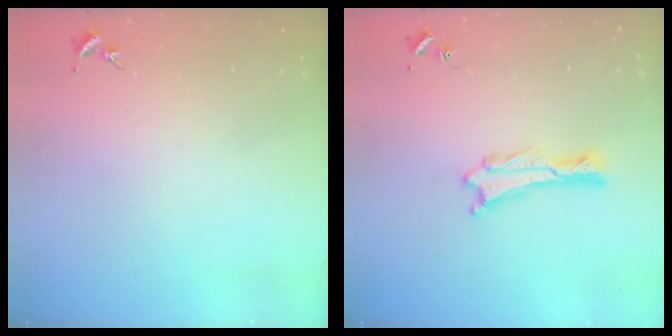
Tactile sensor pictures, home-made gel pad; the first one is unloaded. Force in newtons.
{"total": 0.8, "press": 0.7, "slide": 0.2}